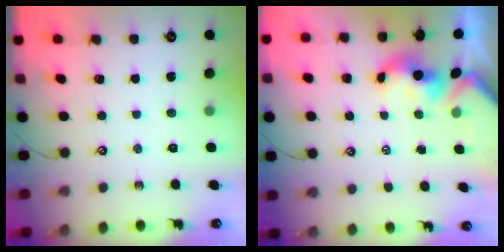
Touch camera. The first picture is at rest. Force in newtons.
{"total": 1.6, "press": 1.5, "slide": 0.7}